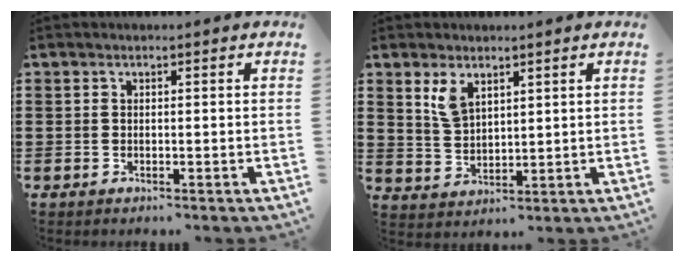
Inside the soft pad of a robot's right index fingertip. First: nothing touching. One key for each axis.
{"total": 4.3, "fx": 2.6, "fy": 2.3, "fz": 2.5, "tx": -0.057, "ty": 0.006, "tz": 0.048}